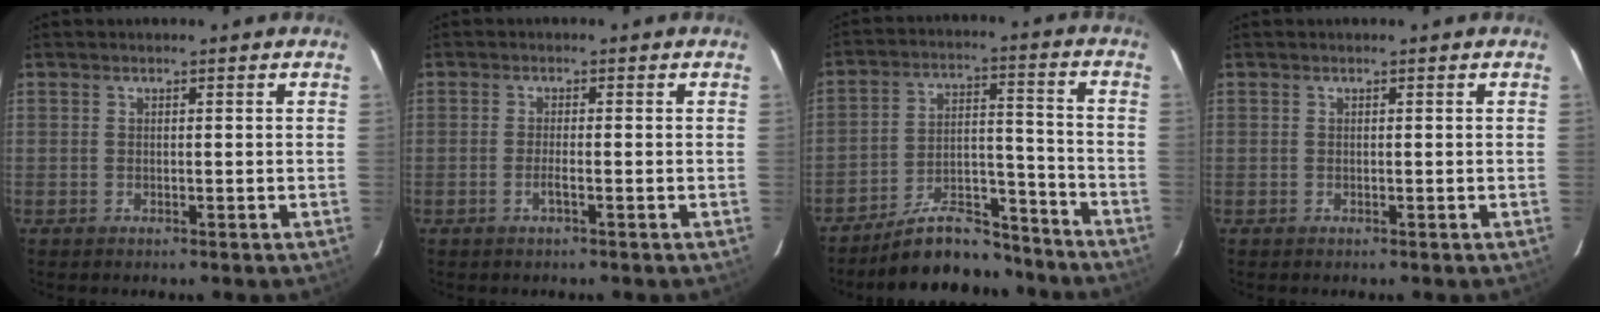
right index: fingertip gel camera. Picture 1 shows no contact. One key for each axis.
{"total": 1.8, "fx": -0.8, "fy": 0.4, "fz": 1.6, "tx": -0.033, "ty": 0.001, "tz": -0.015}
{"total": 12.8, "fx": -11.2, "fy": 4.1, "fz": 4.6, "tx": -0.069, "ty": 0.036, "tz": -0.189}
{"total": 0.0}